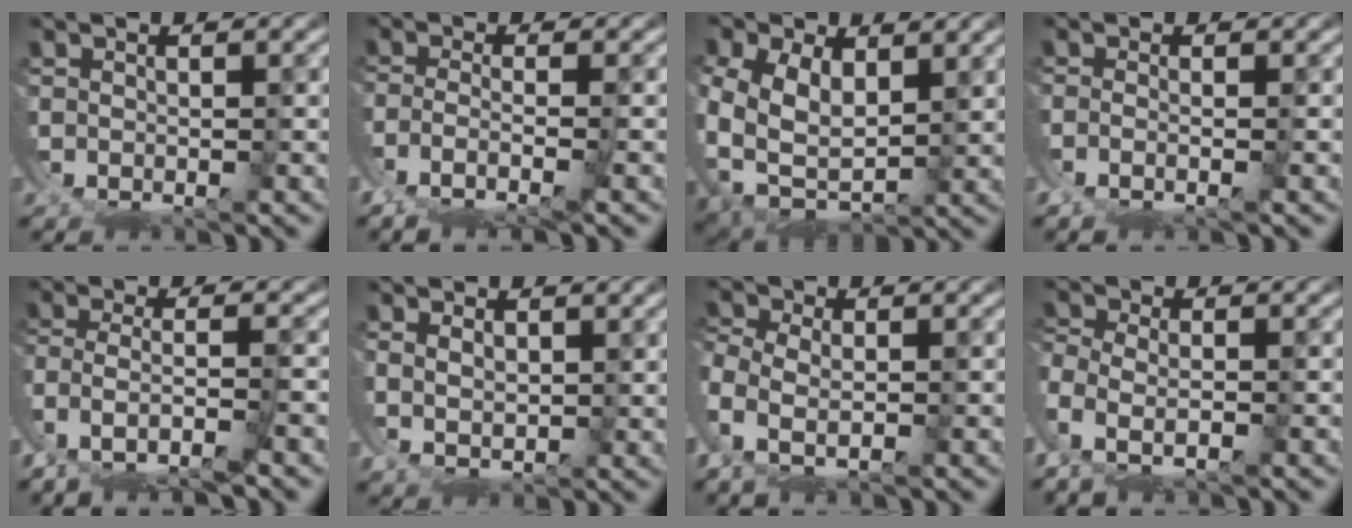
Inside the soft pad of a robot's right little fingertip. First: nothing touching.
{"total": 2.7, "force": [-1.4, 0.2, 2.3], "torque": [-0.057, -0.021, -0.011]}
{"total": 6.9, "force": [0.8, 5.9, 3.4], "torque": [-0.125, -0.042, 0.027]}
{"total": 1.9, "force": [-0.8, -0.2, 1.7], "torque": [-0.038, -0.013, -0.004]}
{"total": 3.5, "force": [-1.7, 1.3, 2.8], "torque": [-0.084, -0.029, -0.014]}
{"total": 3.2, "force": [2.8, 1.3, 0.9], "torque": [-0.025, 0.005, 0.043]}
{"total": 2.8, "force": [-0.2, 1.8, 2.1], "torque": [-0.074, -0.018, 0.006]}
{"total": 3.2, "force": [-1.1, 1.7, 2.5], "torque": [-0.077, -0.022, -0.007]}